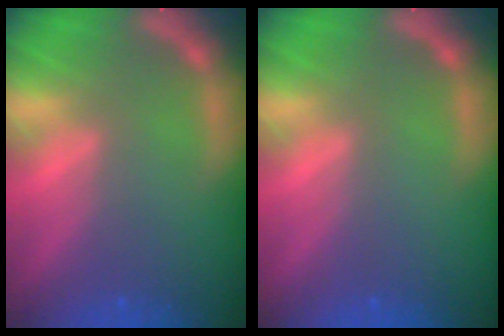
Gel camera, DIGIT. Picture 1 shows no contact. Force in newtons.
{"total": 0.0}